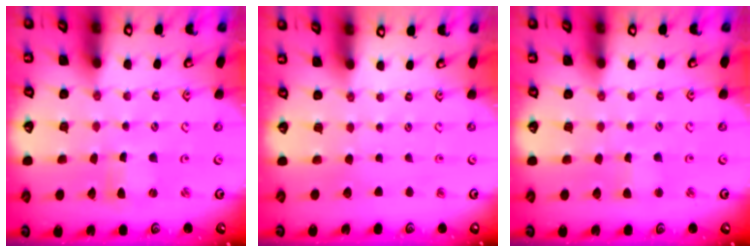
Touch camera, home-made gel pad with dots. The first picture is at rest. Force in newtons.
{"total": 0.0}
{"total": 2.2, "press": 2.2, "slide": 0.2}